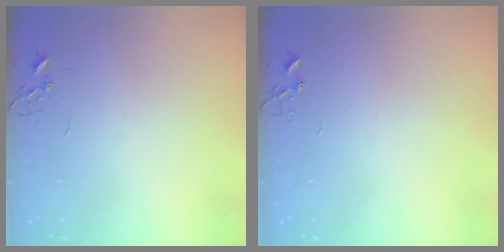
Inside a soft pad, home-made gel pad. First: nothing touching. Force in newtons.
{"total": 0.0}